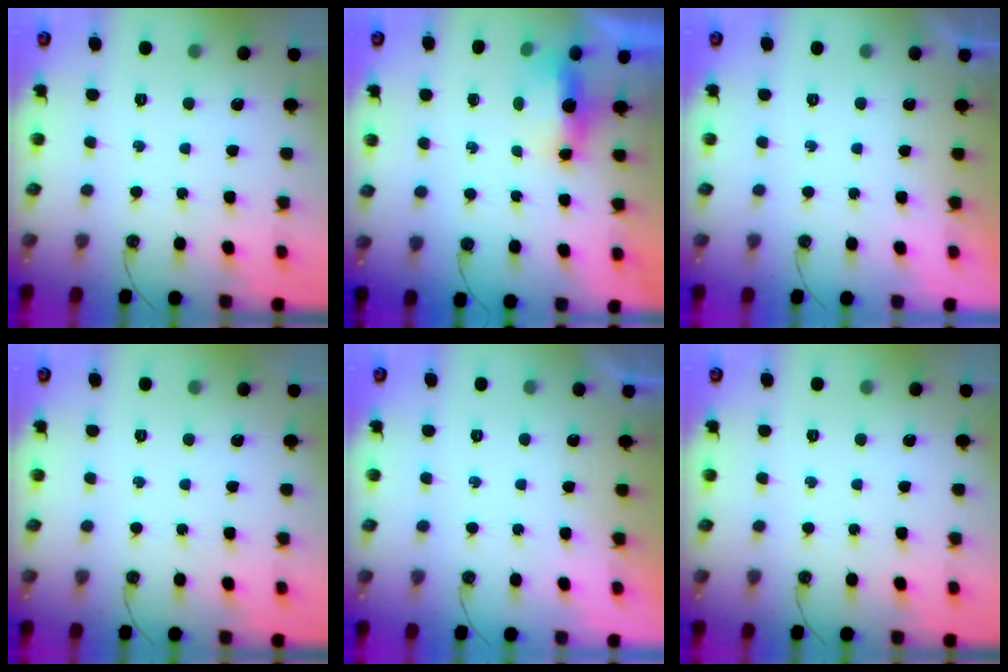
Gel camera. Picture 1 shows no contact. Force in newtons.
{"total": 14.1, "press": 6.9, "slide": 12.3}
{"total": 0.0}
{"total": 0.0}
{"total": 0.0}
{"total": 0.0}